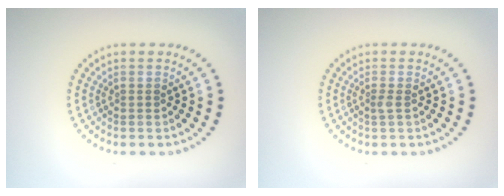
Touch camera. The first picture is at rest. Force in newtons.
{"total": 0.6, "press": 0.5, "slide": 0.3}